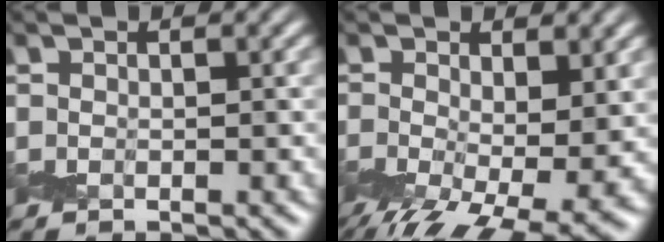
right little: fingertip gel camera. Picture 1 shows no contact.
{"total": 12.9, "force": [-4.2, 6.4, 10.4], "torque": [-0.176, -0.036, -0.039]}